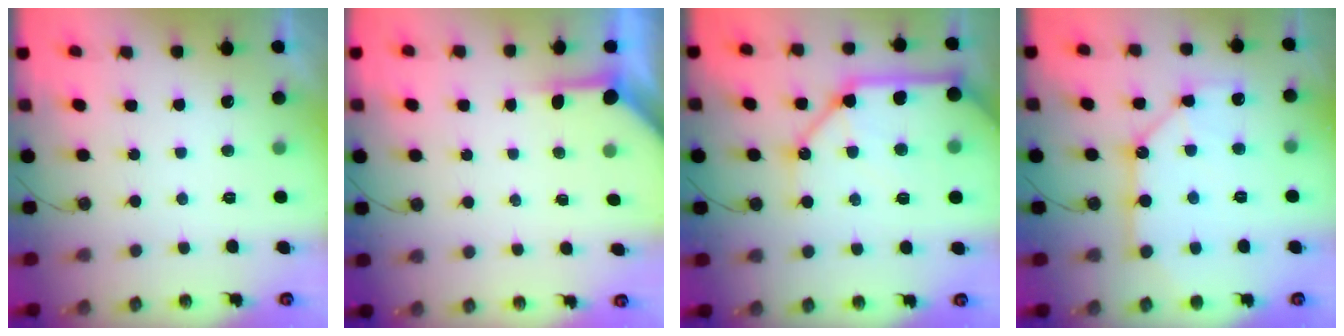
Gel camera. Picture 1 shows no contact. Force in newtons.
{"total": 3.9, "press": 3.9, "slide": 0.4}
{"total": 23.9, "press": 23.6, "slide": 3.8}
{"total": 14.3, "press": 14.2, "slide": 1.6}